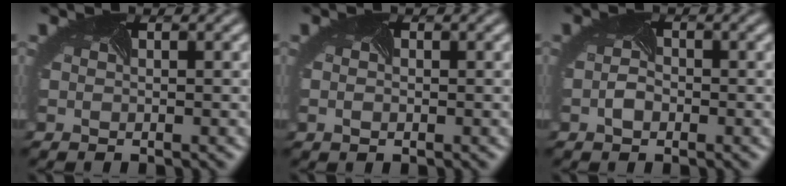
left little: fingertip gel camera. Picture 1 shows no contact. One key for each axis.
{"total": 0.7, "fx": -0.1, "fy": 0.4, "fz": 0.5, "tx": -0.010, "ty": -0.002, "tz": -0.001}
{"total": 1.1, "fx": -0.6, "fy": 0.6, "fz": 0.7, "tx": -0.024, "ty": -0.003, "tz": -0.013}